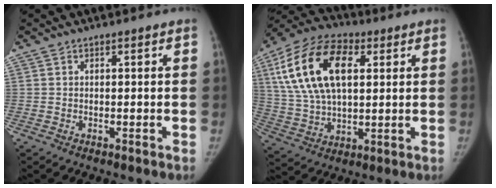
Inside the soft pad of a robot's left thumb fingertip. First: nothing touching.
{"total": 20.5, "force": [6.0, 11.6, 15.8], "torque": [-0.284, 0.003, 0.104]}